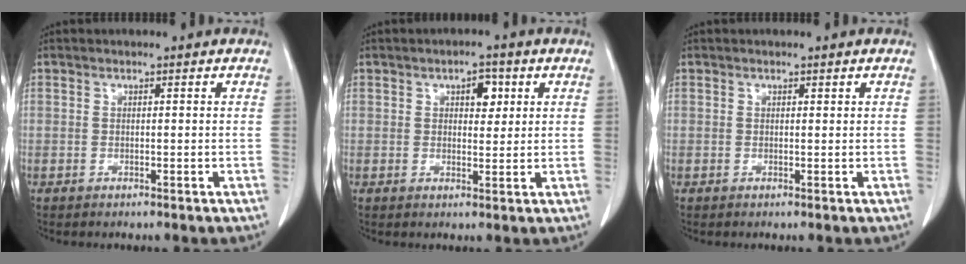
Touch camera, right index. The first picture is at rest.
{"total": 3.5, "force": [1.4, 1.9, 2.7], "torque": [-0.036, 0.005, 0.020]}
{"total": 0.0}